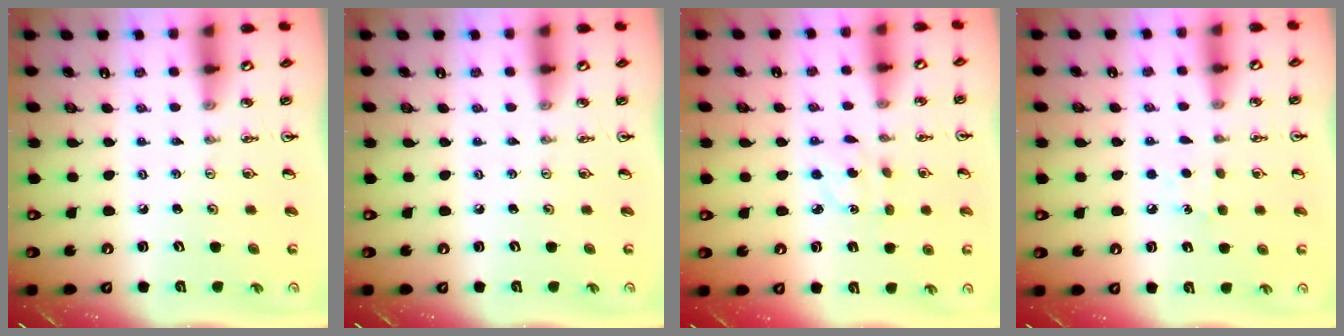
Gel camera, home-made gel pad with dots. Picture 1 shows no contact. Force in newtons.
{"total": 0.0}
{"total": 3.0, "press": 2.9, "slide": 0.8}
{"total": 6.4, "press": 6.4, "slide": 0.8}